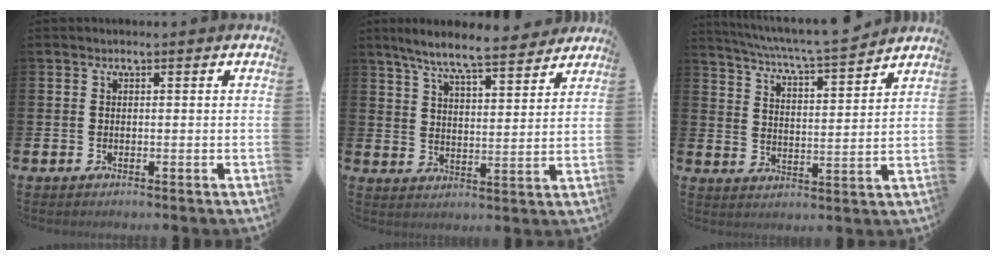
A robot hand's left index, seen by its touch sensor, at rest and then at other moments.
{"total": 7.8, "force": [7.2, 0.8, 3.0], "torque": [-0.079, -0.040, 0.124]}
{"total": 5.9, "force": [5.7, -0.2, 1.8], "torque": [-0.060, -0.047, 0.095]}